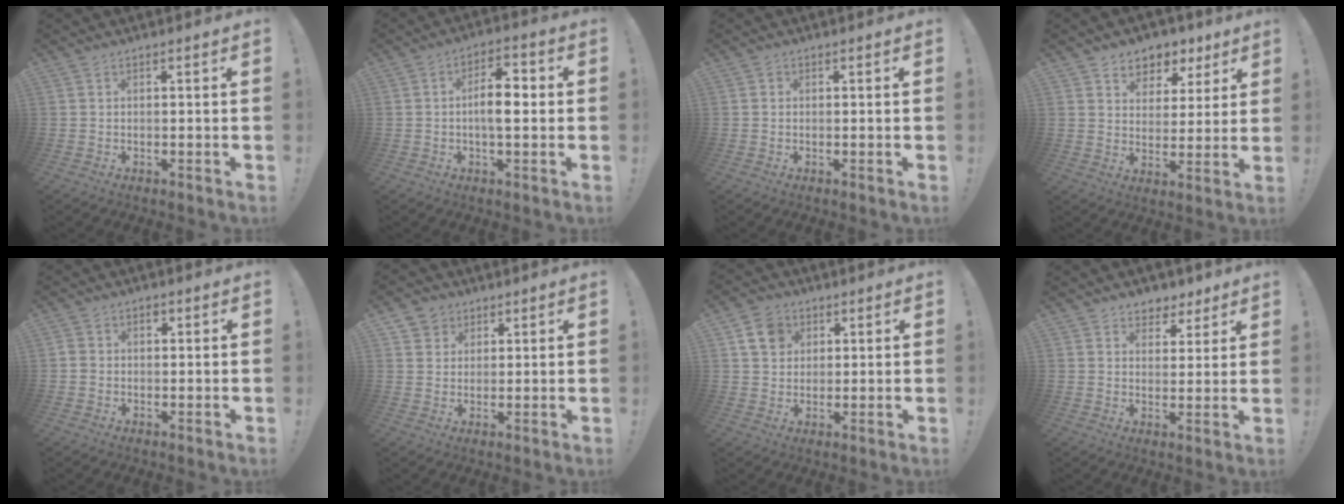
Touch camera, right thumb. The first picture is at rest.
{"total": 8.6, "force": [-0.5, 3.9, 7.6], "torque": [-0.116, 0.010, -0.013]}
{"total": 0.7, "force": [0.0, 0.7, 0.1], "torque": [-0.002, 0.003, 0.001]}
{"total": 6.8, "force": [4.0, 5.5, 0.9], "torque": [-0.002, -0.035, 0.077]}
{"total": 2.6, "force": [-0.1, 2.4, 1.0], "torque": [-0.015, 0.005, -0.002]}
{"total": 4.7, "force": [2.3, 4.0, 0.3], "torque": [0.000, -0.016, 0.044]}
{"total": 8.4, "force": [3.7, 6.7, 3.3], "torque": [-0.043, -0.011, 0.074]}
{"total": 6.0, "force": [4.1, 4.4, 0.9], "torque": [-0.003, -0.031, 0.077]}